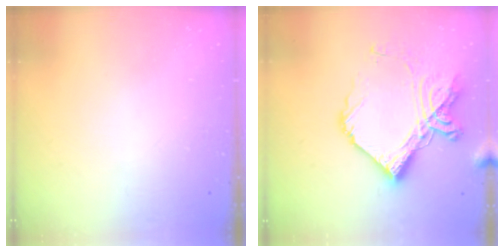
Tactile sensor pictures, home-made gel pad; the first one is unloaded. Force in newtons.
{"total": 19.0, "press": 18.9, "slide": 2.4}